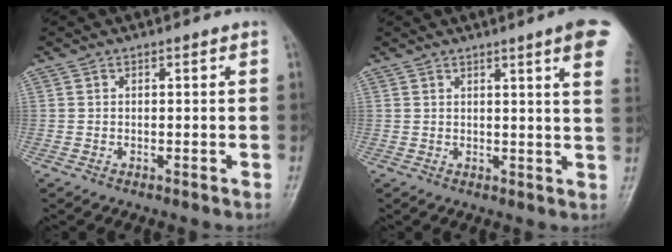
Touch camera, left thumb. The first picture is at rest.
{"total": 8.8, "force": [4.8, 0.3, 7.4], "torque": [-0.082, -0.013, 0.047]}